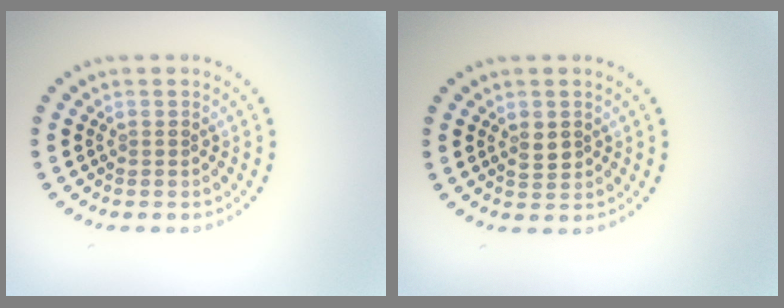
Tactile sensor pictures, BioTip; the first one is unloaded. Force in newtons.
{"total": 1.4, "press": 1.4, "slide": 0.2}